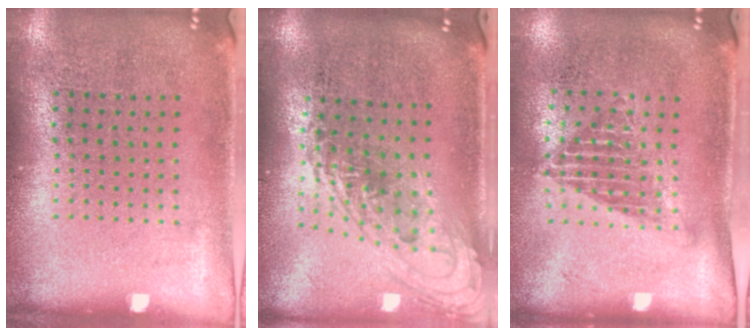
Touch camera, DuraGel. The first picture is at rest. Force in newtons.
{"total": 1.5, "press": 1.2, "slide": 0.9}
{"total": 1.4, "press": 1.1, "slide": 0.9}